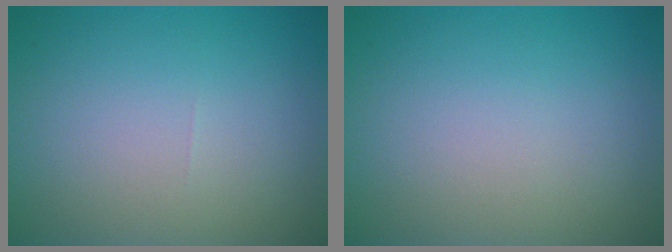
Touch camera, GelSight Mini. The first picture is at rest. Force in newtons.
{"total": 0.0}